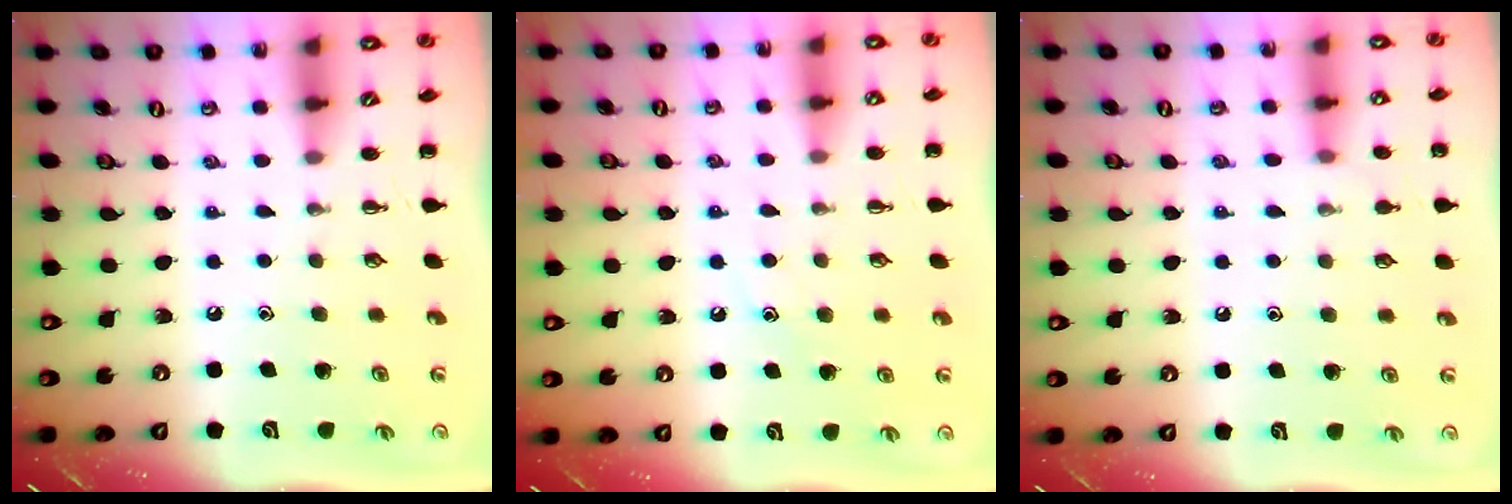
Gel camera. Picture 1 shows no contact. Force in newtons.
{"total": 8.0, "press": 7.9, "slide": 1.4}
{"total": 5.5, "press": 5.2, "slide": 1.8}